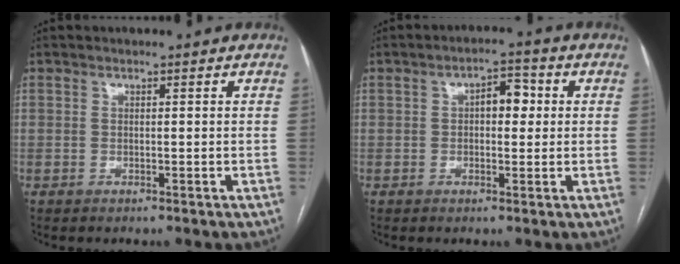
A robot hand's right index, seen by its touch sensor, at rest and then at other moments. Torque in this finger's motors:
{"motor_torque": [0.63, 0.10, 0.08, 0.06]}